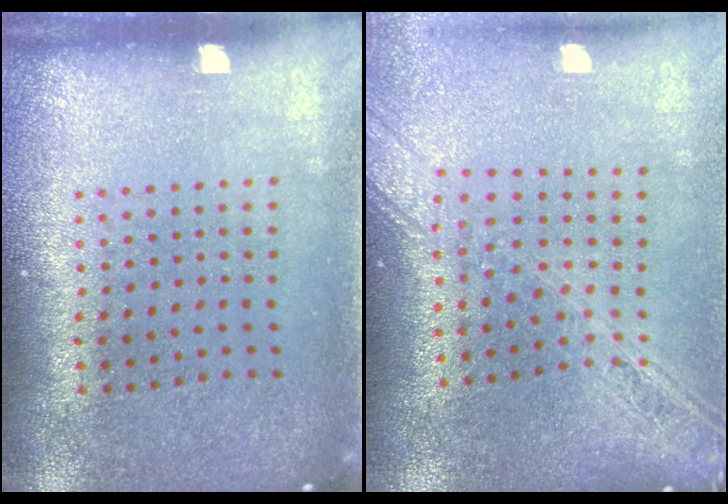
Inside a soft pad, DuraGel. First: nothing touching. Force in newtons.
{"total": 2.1, "press": 1.8, "slide": 1.1}